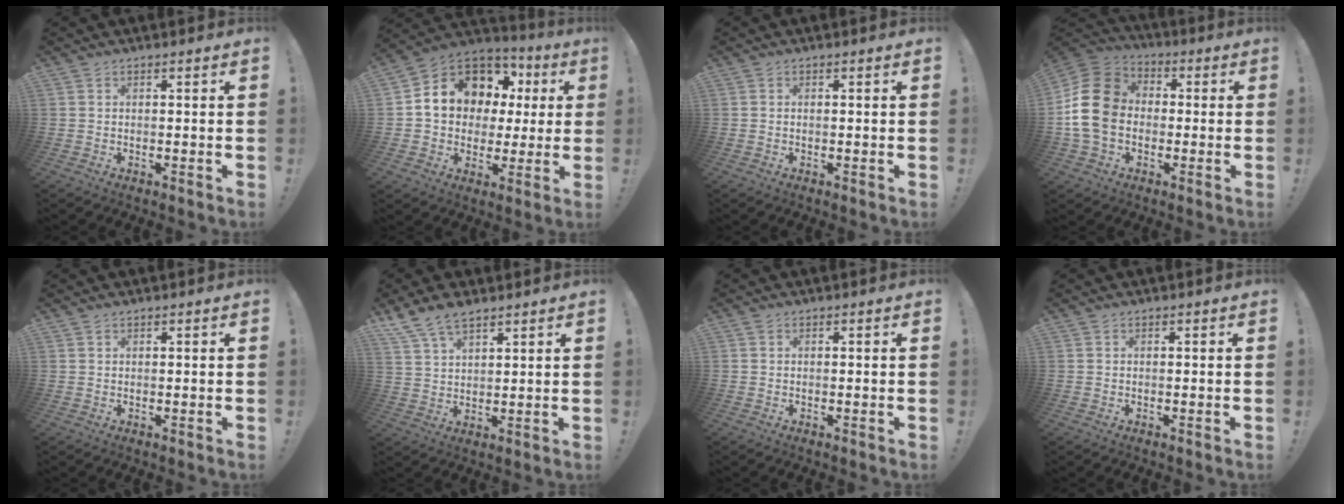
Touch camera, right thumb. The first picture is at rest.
{"total": 13.2, "force": [4.6, 10.7, 6.2], "torque": [-0.097, -0.026, 0.099]}
{"total": 0.0}
{"total": 16.9, "force": [-0.7, 13.4, 10.2], "torque": [-0.183, 0.026, -0.005]}
{"total": 0.6, "force": [0.6, 0.1, 0.2], "torque": [0.001, -0.002, 0.011]}
{"total": 7.9, "force": [6.1, 3.0, 4.0], "torque": [-0.083, -0.024, 0.119]}
{"total": 0.0}
{"total": 0.0}